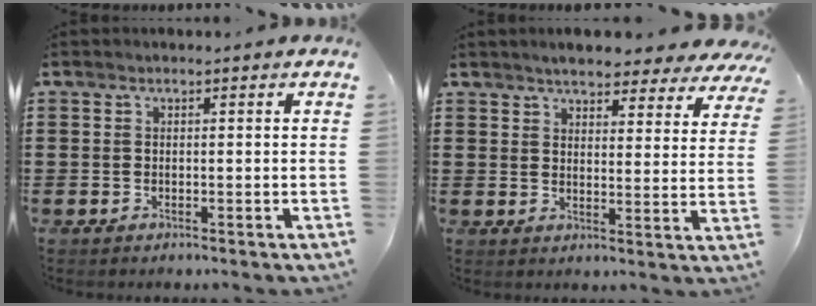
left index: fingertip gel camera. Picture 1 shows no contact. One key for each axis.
{"total": 4.9, "fx": 4.6, "fy": 0.5, "fz": 1.4, "tx": -0.039, "ty": -0.019, "tz": 0.080}